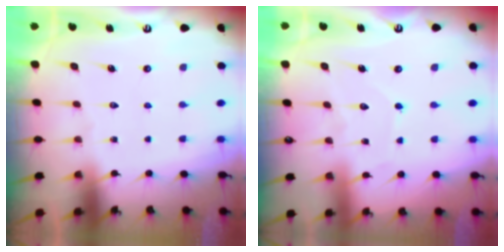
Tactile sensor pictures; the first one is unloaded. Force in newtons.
{"total": 4.9, "press": 4.9, "slide": 0.6}